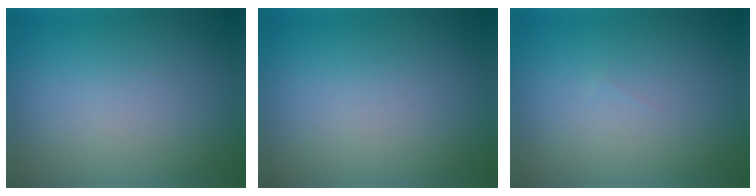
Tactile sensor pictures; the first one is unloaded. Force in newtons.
{"total": 0.0}
{"total": 0.0}